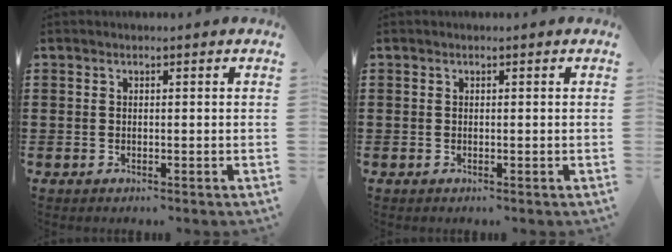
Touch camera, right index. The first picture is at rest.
{"total": 0.0}